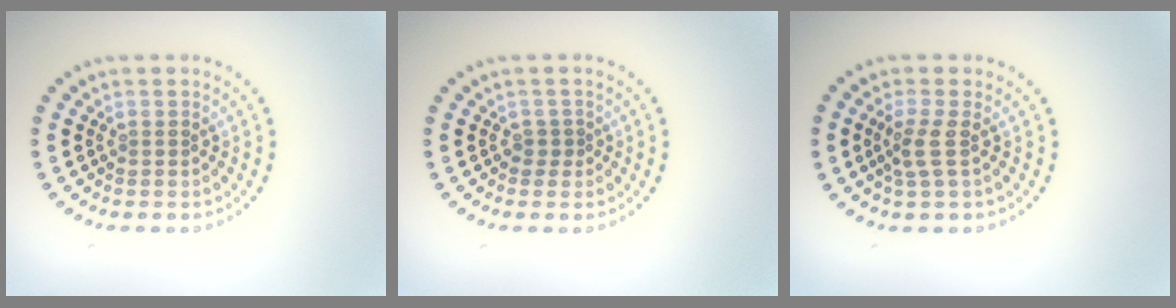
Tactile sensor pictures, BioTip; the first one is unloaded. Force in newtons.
{"total": 0.7, "press": 0.2, "slide": 0.6}
{"total": 1.8, "press": 1.4, "slide": 1.2}